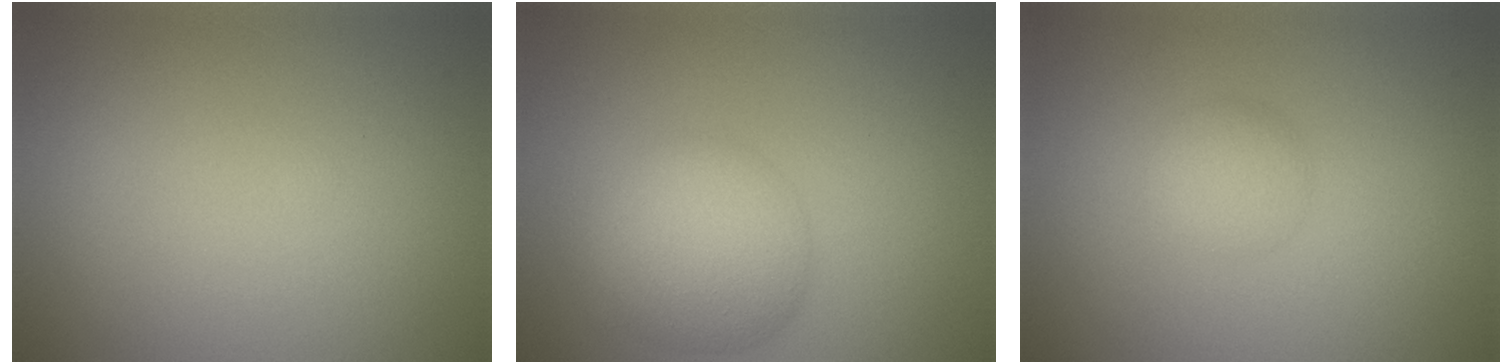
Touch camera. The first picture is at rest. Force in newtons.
{"total": 5.5, "press": 5.5, "slide": 0.1}
{"total": 1.8, "press": 1.8, "slide": 0.1}